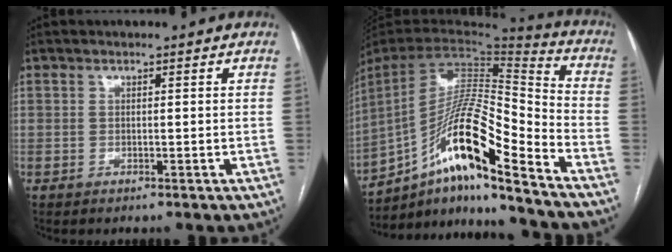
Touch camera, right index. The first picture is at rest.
{"total": 19.6, "force": [-12.4, 1.5, 15.1], "torque": [-0.283, 0.009, -0.223]}